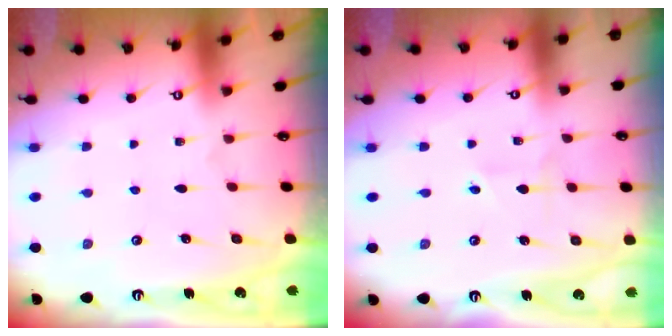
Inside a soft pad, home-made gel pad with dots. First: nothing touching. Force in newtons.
{"total": 1.6, "press": 1.3, "slide": 0.9}